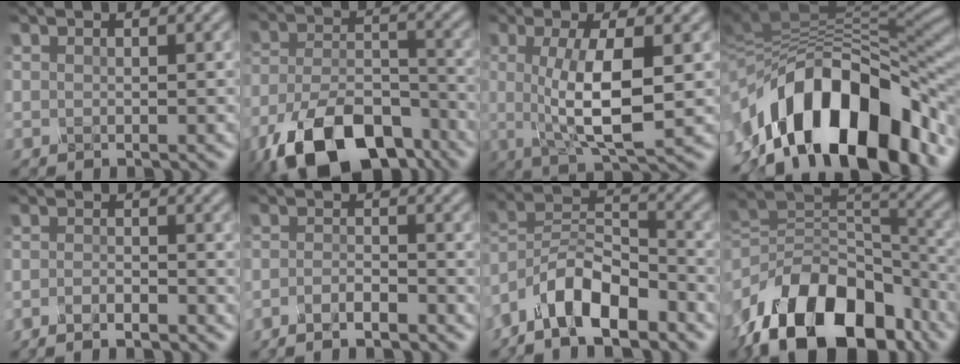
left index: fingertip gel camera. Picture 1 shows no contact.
{"total": 11.8, "force": [-7.9, 5.2, 7.0], "torque": [-0.139, -0.018, -0.139]}
{"total": 6.9, "force": [-0.4, 1.7, 6.7], "torque": [-0.117, -0.008, -0.007]}
{"total": 15.8, "force": [-7.9, 7.9, 11.1], "torque": [-0.159, 0.013, -0.141]}
{"total": 1.8, "force": [-1.6, 0.3, 0.7], "torque": [-0.013, -0.002, -0.034]}
{"total": 2.1, "force": [-1.9, 0.3, 1.0], "torque": [-0.017, 0.000, -0.040]}
{"total": 8.0, "force": [-6.2, 2.6, 4.3], "torque": [-0.063, 0.007, -0.128]}
{"total": 15.6, "force": [-9.7, 8.8, 8.4], "torque": [-0.163, 0.010, -0.177]}